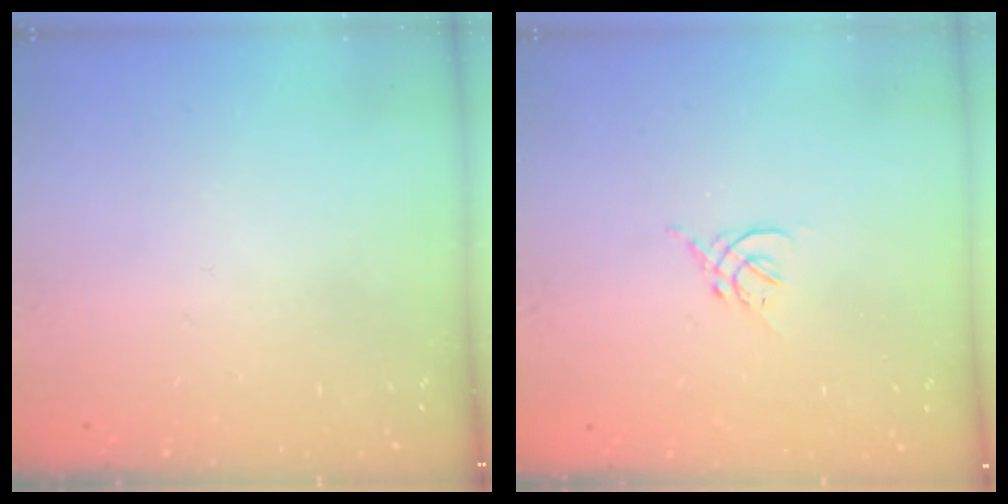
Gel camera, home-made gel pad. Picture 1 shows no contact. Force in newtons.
{"total": 1.6, "press": 1.5, "slide": 0.6}